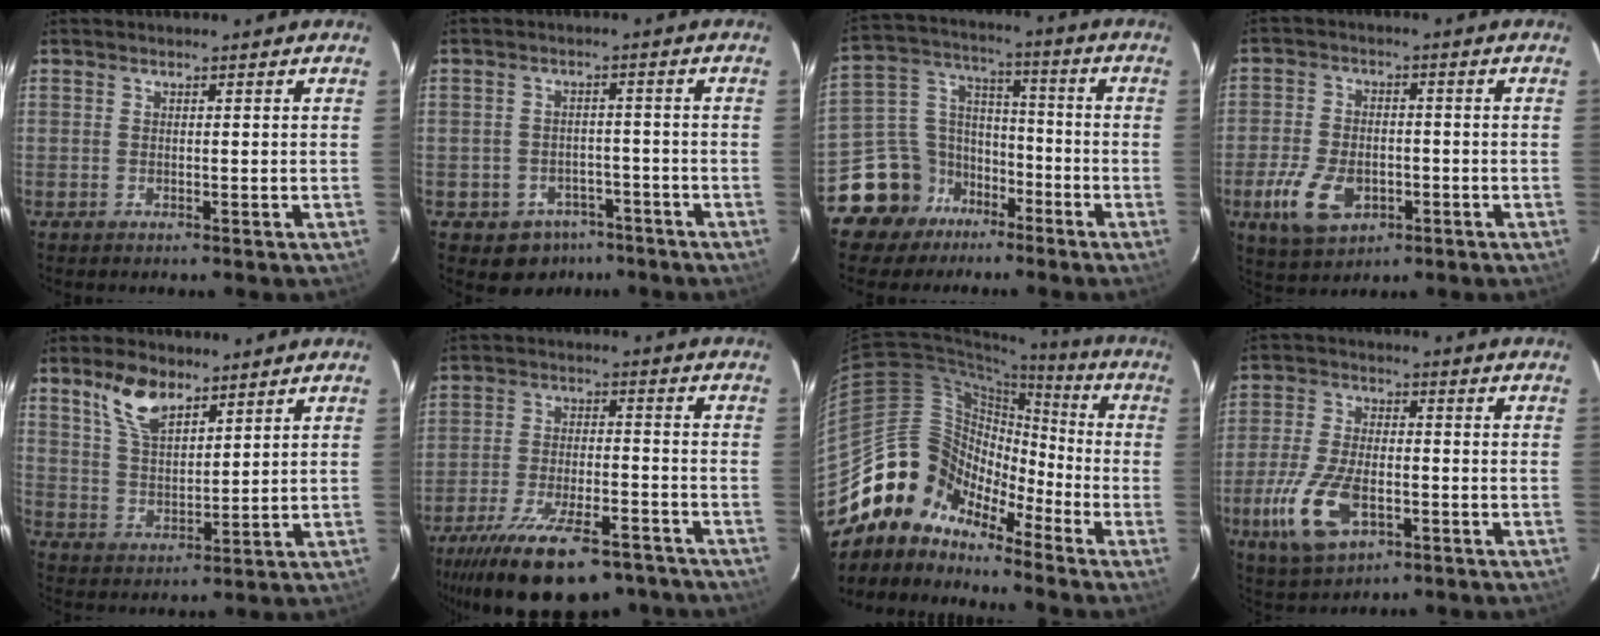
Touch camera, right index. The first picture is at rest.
{"total": 6.8, "force": [-4.4, 5.0, 1.3], "torque": [-0.034, 0.026, -0.047]}
{"total": 12.7, "force": [-8.8, 8.8, 2.5], "torque": [-0.074, 0.061, -0.149]}
{"total": 11.0, "force": [-4.3, 6.8, 7.5], "torque": [-0.171, -0.007, -0.069]}
{"total": 8.8, "force": [5.7, 4.0, 5.3], "torque": [-0.097, 0.011, 0.115]}
{"total": 21.9, "force": [-16.3, 8.0, 12.3], "torque": [-0.238, -0.031, -0.241]}
{"total": 12.8, "force": [-9.8, 8.0, 2.2], "torque": [-0.050, 0.046, -0.199]}
{"total": 13.2, "force": [-5.0, 6.6, 10.2], "torque": [-0.229, -0.013, -0.088]}